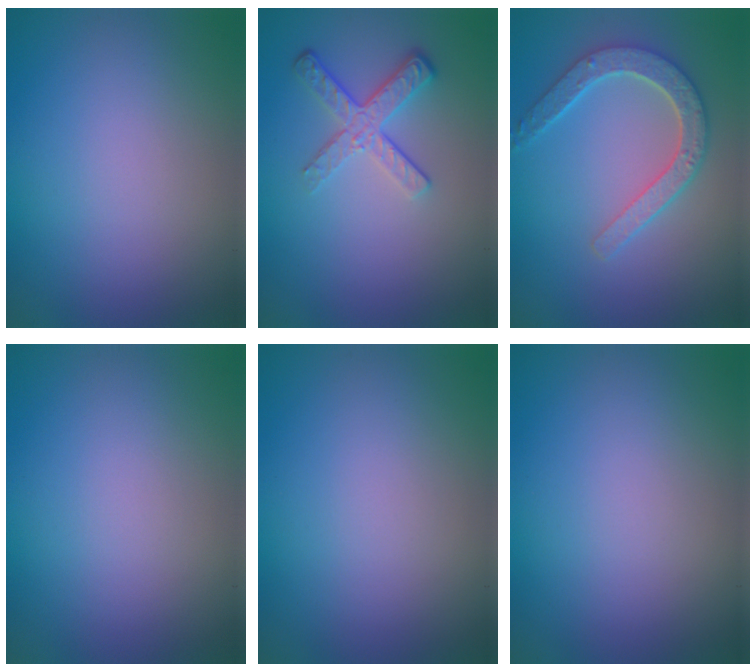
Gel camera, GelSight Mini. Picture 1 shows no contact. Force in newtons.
{"total": 3.4, "press": 2.6, "slide": 2.2}
{"total": 4.6, "press": 3.8, "slide": 2.7}
{"total": 0.0}
{"total": 0.0}
{"total": 0.0}